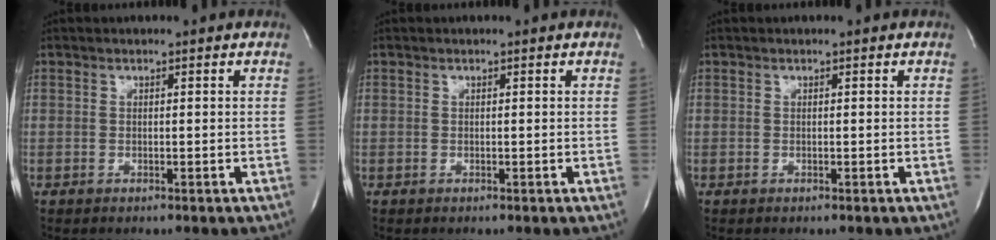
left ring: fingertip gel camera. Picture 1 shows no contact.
{"total": 0.0}
{"total": 0.0}